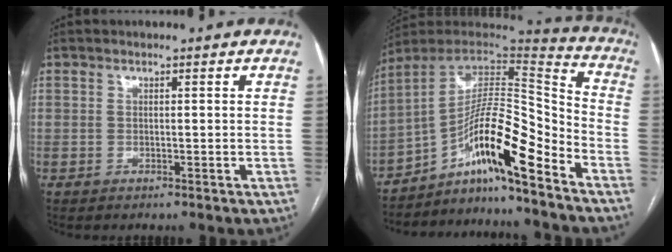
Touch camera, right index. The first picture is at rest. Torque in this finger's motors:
{"motor_torque": [1.08, -1.06, 0.25, 0.04]}